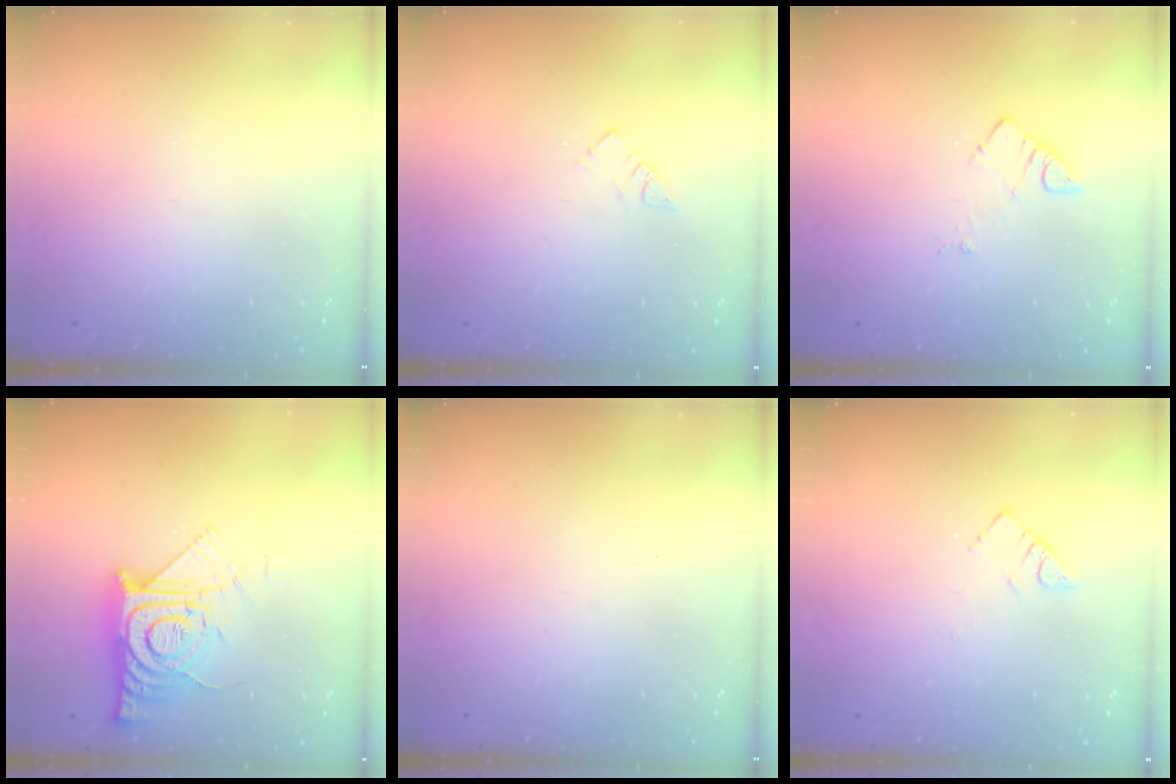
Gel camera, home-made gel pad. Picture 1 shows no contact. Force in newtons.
{"total": 3.2, "press": 3.2, "slide": 0.0}
{"total": 3.8, "press": 3.8, "slide": 0.5}
{"total": 15.1, "press": 15.0, "slide": 1.2}
{"total": 0.0}
{"total": 3.4, "press": 3.3, "slide": 0.6}